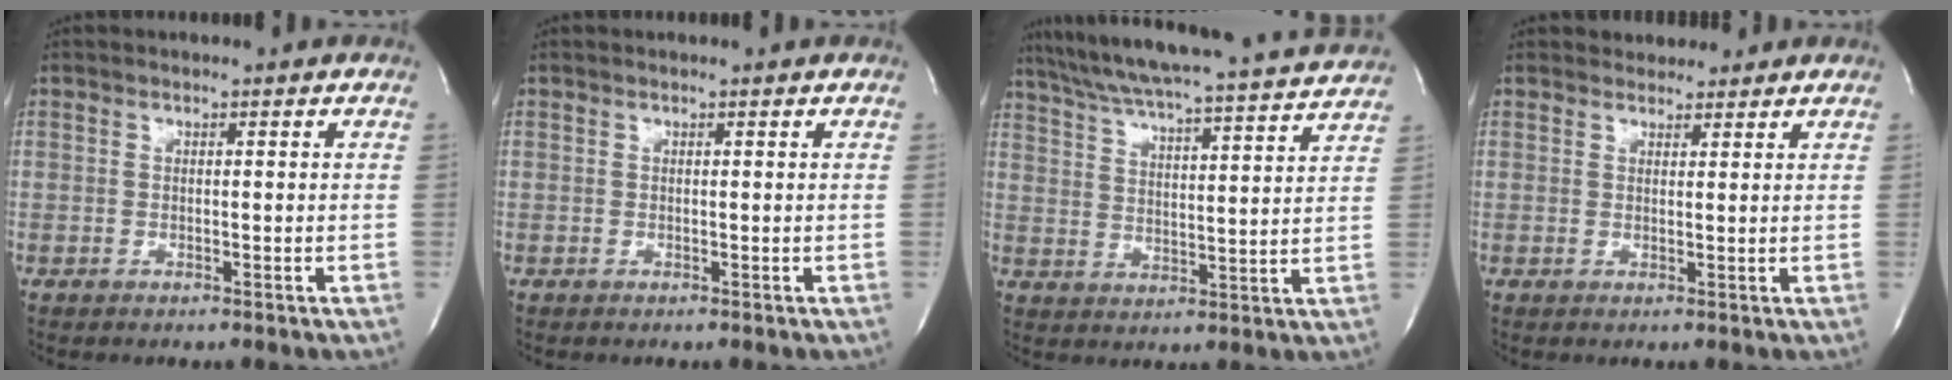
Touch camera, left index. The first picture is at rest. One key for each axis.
{"total": 0.0}
{"total": 23.3, "fx": 21.3, "fy": 0.6, "fz": 9.5, "tx": -0.166, "ty": -0.009, "tz": 0.291}
{"total": 3.0, "fx": 2.7, "fy": 1.3, "fz": 0.2, "tx": 0.002, "ty": 0.009, "tz": 0.037}